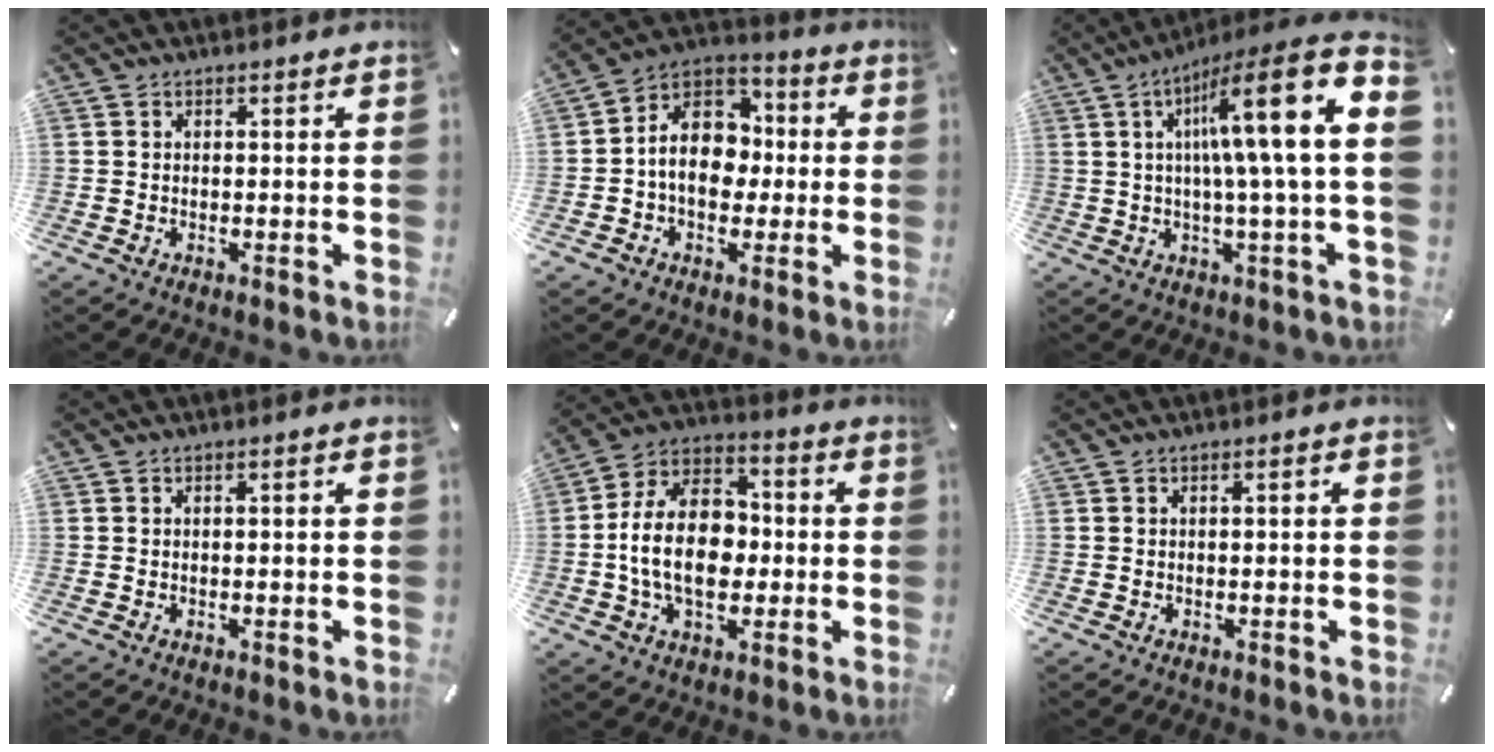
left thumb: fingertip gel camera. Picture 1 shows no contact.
{"total": 12.6, "force": [-1.3, 10.3, 7.1], "torque": [-0.143, 0.017, -0.022]}
{"total": 18.8, "force": [5.4, 1.6, 18.0], "torque": [-0.289, -0.040, 0.064]}
{"total": 0.8, "force": [-0.2, 0.2, 0.8], "torque": [-0.012, 0.000, -0.003]}
{"total": 16.1, "force": [-1.9, 11.3, 11.4], "torque": [-0.236, 0.014, -0.038]}
{"total": 1.1, "force": [-0.3, 0.3, 1.0], "torque": [-0.017, 0.002, -0.005]}